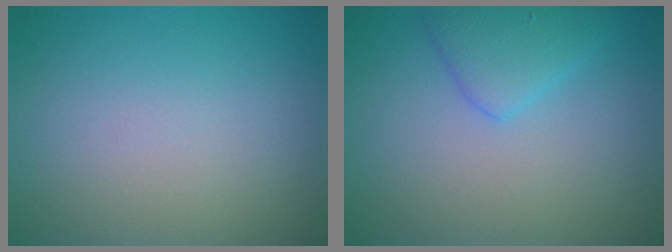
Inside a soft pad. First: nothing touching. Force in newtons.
{"total": 2.8, "press": 2.8, "slide": 0.2}